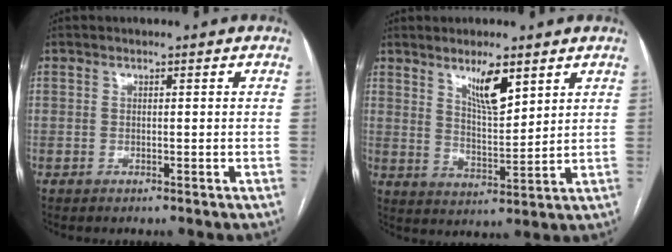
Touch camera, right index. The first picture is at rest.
{"total": 7.1, "force": [4.3, 1.5, 5.4], "torque": [-0.099, -0.008, 0.081]}